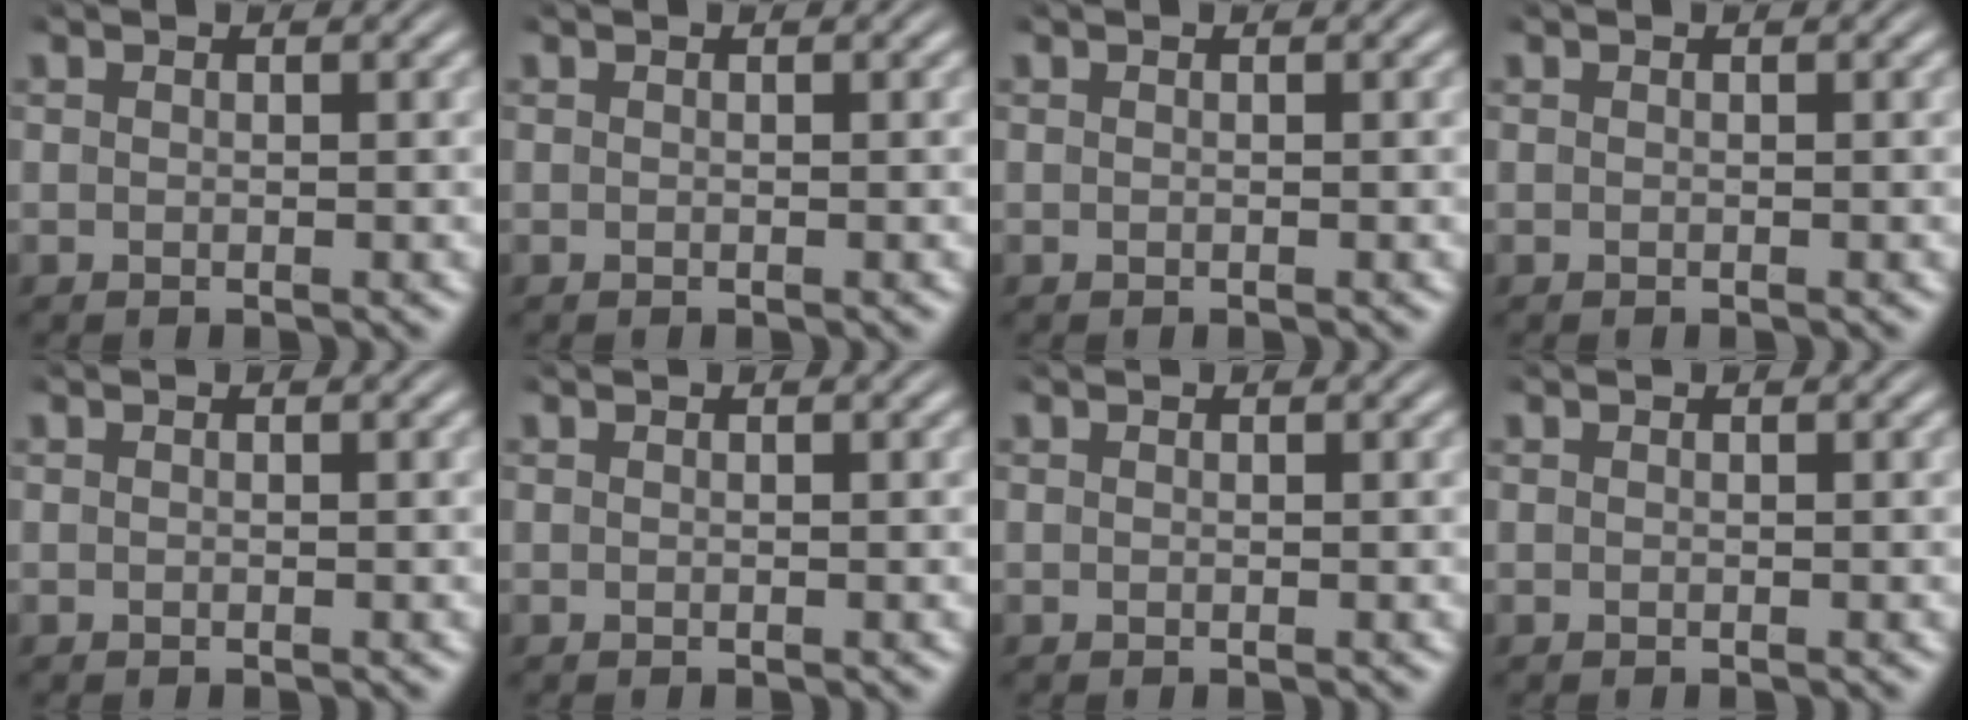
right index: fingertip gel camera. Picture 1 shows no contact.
{"total": 0.0}
{"total": 0.0}
{"total": 0.0}
{"total": 0.0}
{"total": 0.0}
{"total": 0.0}
{"total": 0.0}